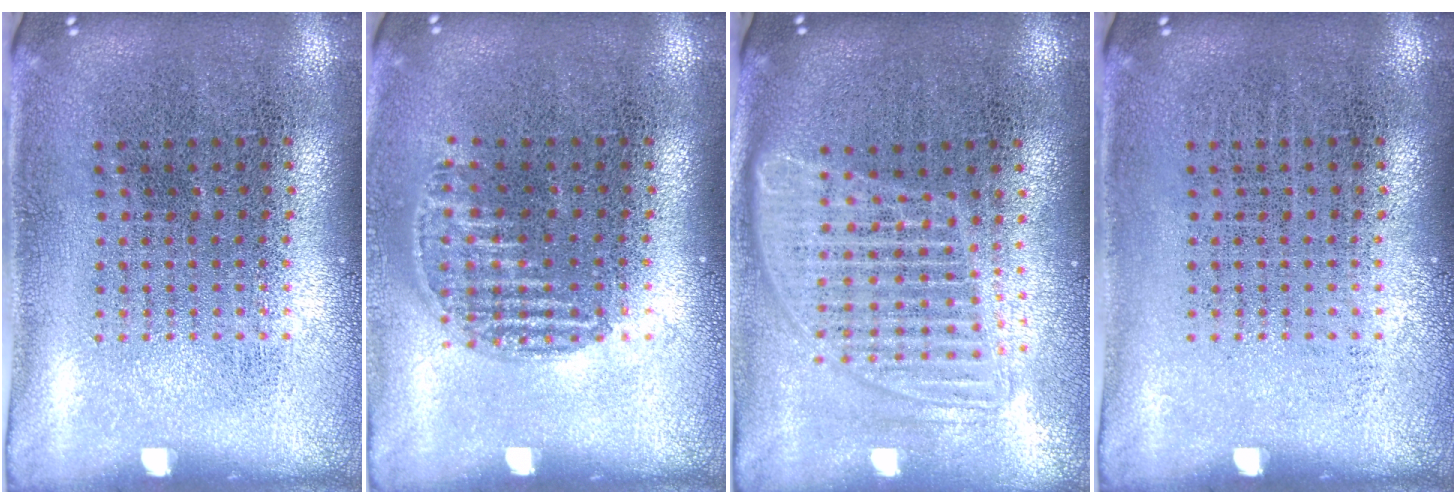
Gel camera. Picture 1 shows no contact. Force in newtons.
{"total": 0.9, "press": 0.8, "slide": 0.5}
{"total": 1.7, "press": 1.5, "slide": 0.9}
{"total": 0.0}